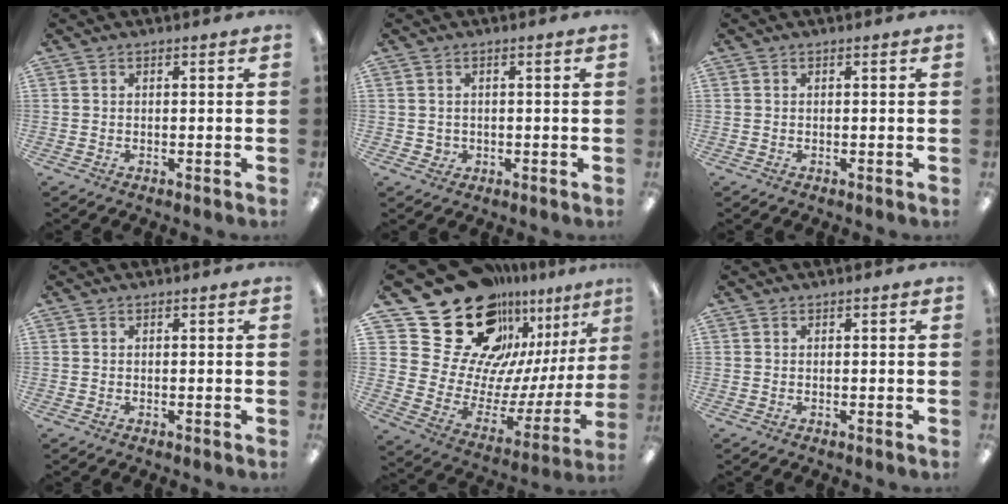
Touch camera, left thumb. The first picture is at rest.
{"total": 1.8, "force": [0.2, 1.7, 0.4], "torque": [-0.010, 0.003, 0.002]}
{"total": 0.0}
{"total": 0.0}
{"total": 28.6, "force": [20.5, 15.9, 11.9], "torque": [-0.194, -0.150, 0.400]}
{"total": 0.0}